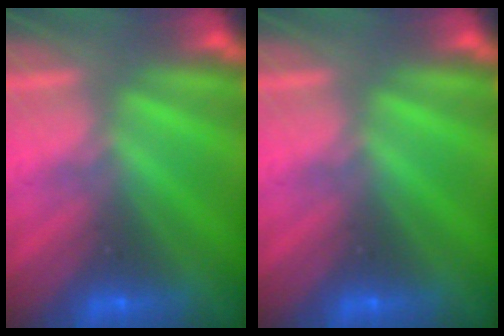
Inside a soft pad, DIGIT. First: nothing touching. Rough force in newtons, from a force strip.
{"total": 0.0}